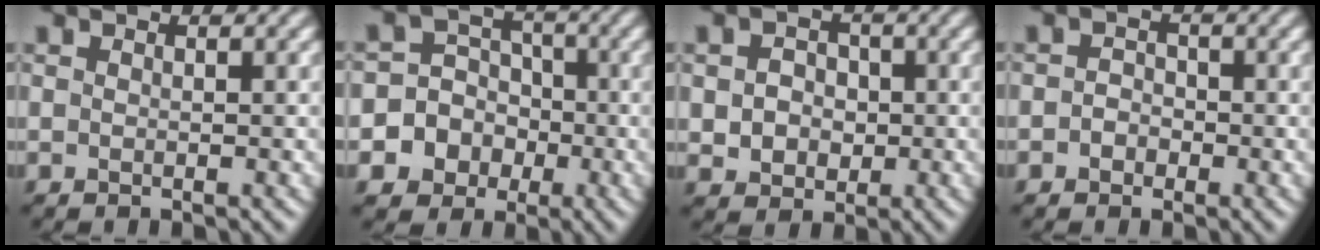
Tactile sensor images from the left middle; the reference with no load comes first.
{"total": 8.6, "force": [-3.7, 7.7, 0.9], "torque": [-0.029, 0.001, -0.080]}
{"total": 3.6, "force": [-0.3, 3.1, 1.7], "torque": [-0.027, 0.001, -0.010]}
{"total": 1.3, "force": [-0.9, 0.9, 0.2], "torque": [0.004, 0.003, -0.021]}